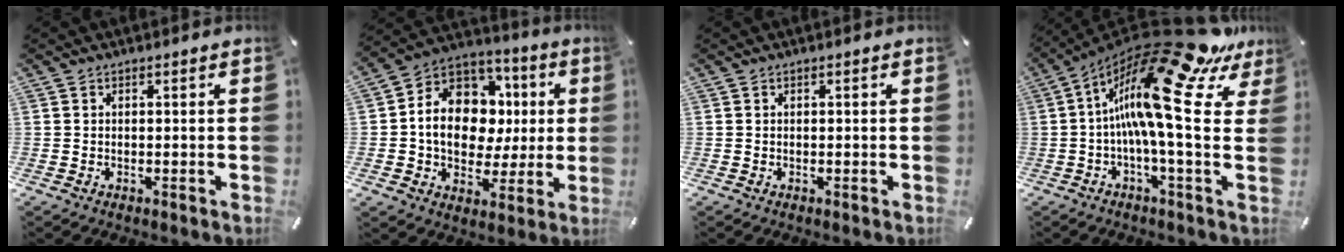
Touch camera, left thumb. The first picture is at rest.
{"total": 14.7, "force": [0.5, 12.2, 8.2], "torque": [-0.149, -0.006, 0.016]}
{"total": 0.0}
{"total": 22.5, "force": [8.8, 4.9, 20.1], "torque": [-0.356, -0.094, 0.139]}